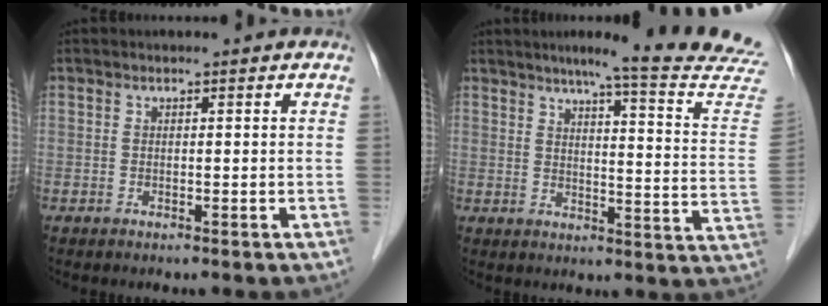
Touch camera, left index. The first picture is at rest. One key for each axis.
{"total": 19.2, "fx": 17.1, "fy": -1.1, "fz": 8.6, "tx": -0.109, "ty": -0.088, "tz": 0.189}